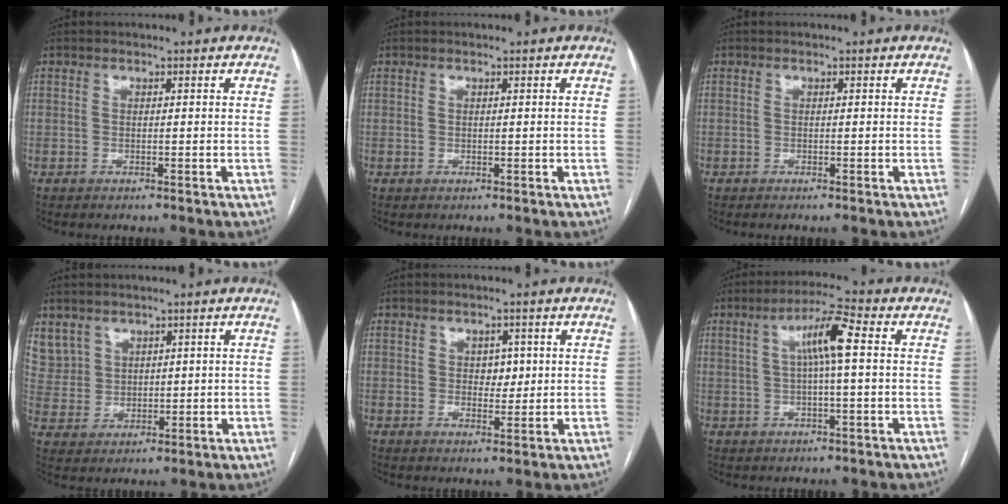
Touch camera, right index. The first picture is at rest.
{"total": 0.0}
{"total": 0.0}
{"total": 8.3, "force": [4.9, 6.6, 0.9], "torque": [-0.034, 0.021, 0.118]}
{"total": 2.7, "force": [0.6, 1.9, 1.9], "torque": [-0.018, 0.000, 0.010]}
{"total": 6.8, "force": [1.3, 0.5, 6.6], "torque": [-0.118, 0.018, 0.020]}